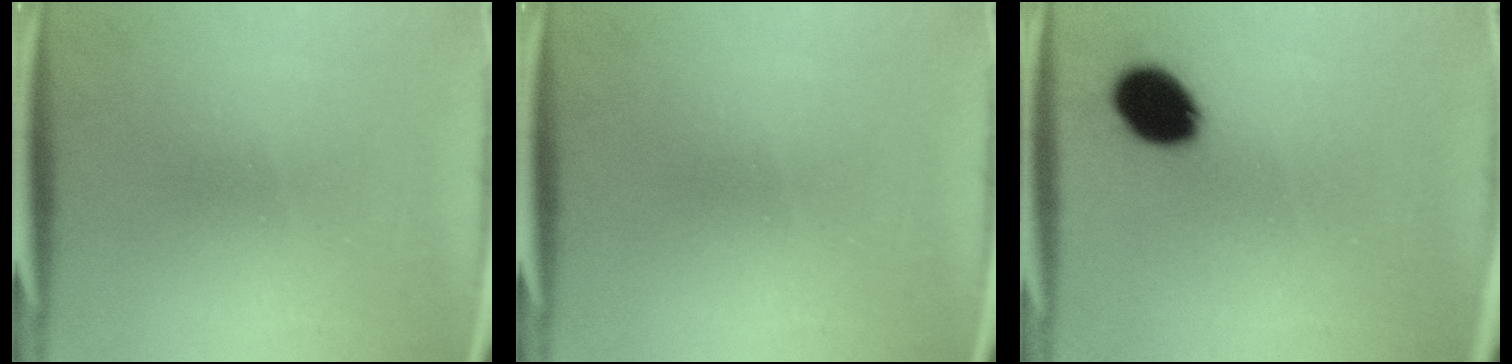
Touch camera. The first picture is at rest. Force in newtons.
{"total": 0.0}
{"total": 9.8}